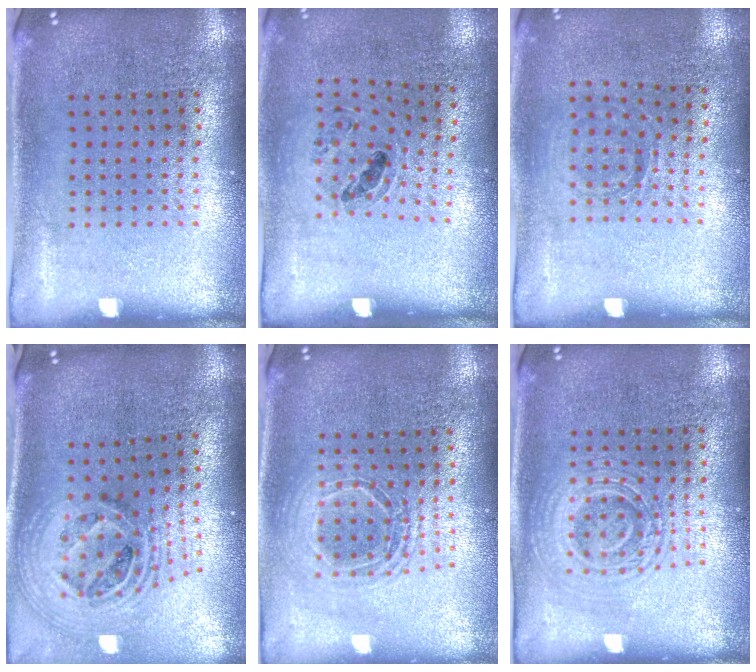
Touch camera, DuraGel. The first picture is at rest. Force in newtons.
{"total": 1.0, "press": 0.8, "slide": 0.5}
{"total": 0.8, "press": 0.7, "slide": 0.3}
{"total": 2.3, "press": 1.7, "slide": 1.5}
{"total": 1.6, "press": 1.4, "slide": 0.9}
{"total": 1.8, "press": 1.8, "slide": 0.4}